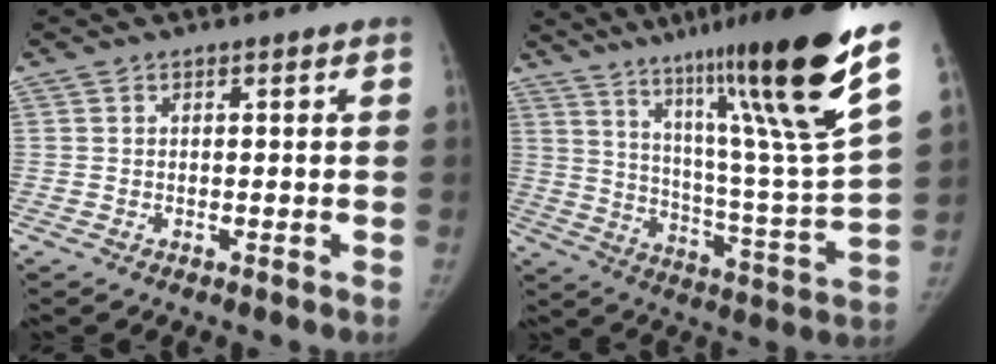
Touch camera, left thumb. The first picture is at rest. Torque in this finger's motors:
{"motor_torque": [1.73, -0.57, 1.86, -0.90, 0.59]}